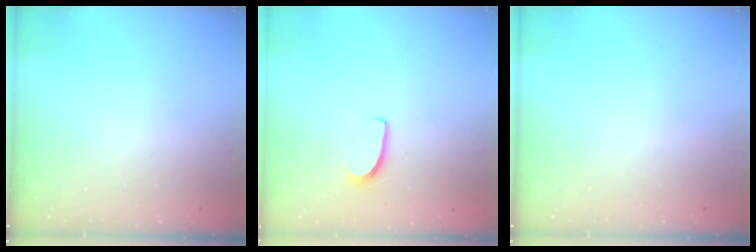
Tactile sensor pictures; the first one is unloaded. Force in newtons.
{"total": 5.8, "press": 5.8, "slide": 0.5}
{"total": 0.0}